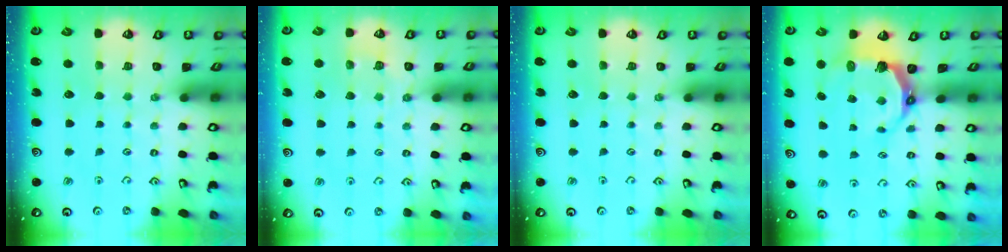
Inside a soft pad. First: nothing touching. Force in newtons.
{"total": 3.0, "press": 2.6, "slide": 1.5}
{"total": 0.0}
{"total": 7.4, "press": 5.6, "slide": 4.8}